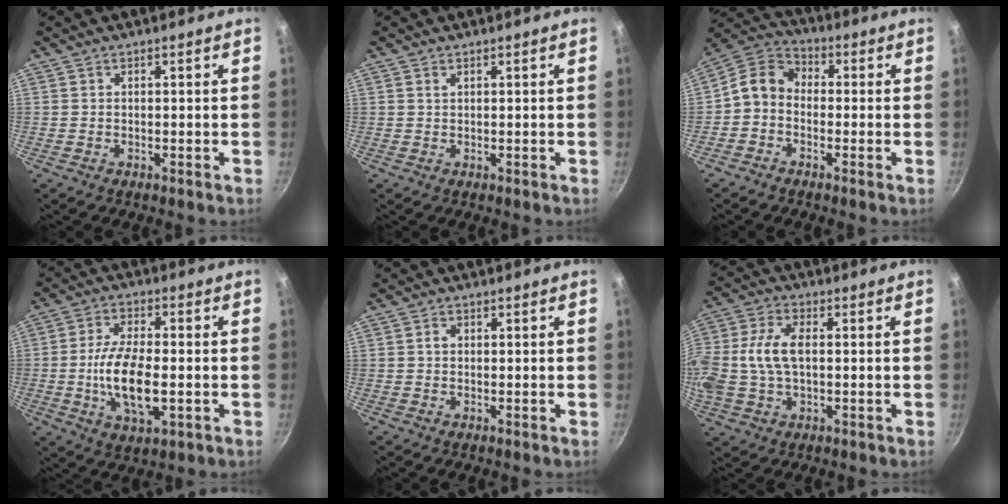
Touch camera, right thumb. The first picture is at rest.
{"total": 0.6, "force": [0.5, 0.2, 0.2], "torque": [-0.006, 0.001, 0.011]}
{"total": 7.9, "force": [-1.2, 6.4, 4.5], "torque": [-0.068, 0.032, -0.042]}
{"total": 12.2, "force": [-1.9, 5.4, 10.8], "torque": [-0.197, 0.002, -0.033]}
{"total": 1.1, "force": [0.1, 0.9, 0.6], "torque": [-0.009, 0.002, 0.000]}
{"total": 13.3, "force": [0.5, 7.9, 10.7], "torque": [-0.253, 0.016, 0.009]}